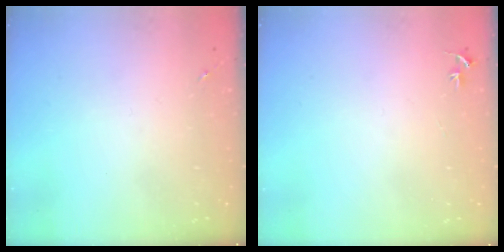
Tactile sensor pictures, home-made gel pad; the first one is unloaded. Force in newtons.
{"total": 3.0, "press": 3.0, "slide": 0.3}